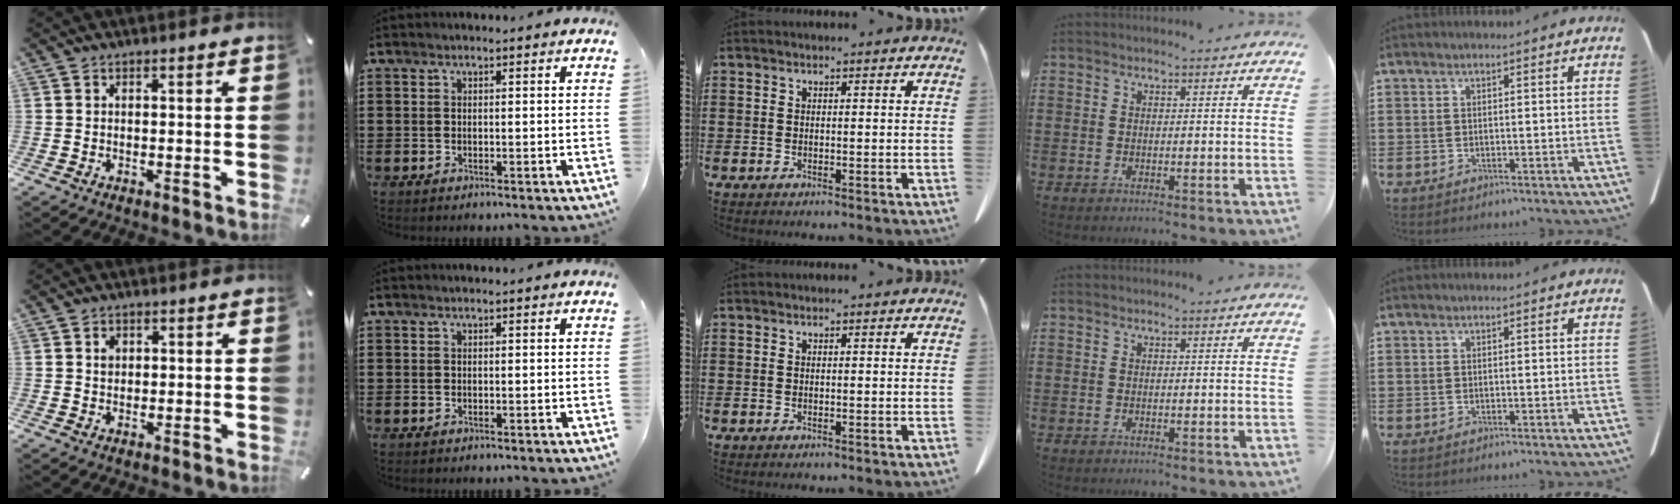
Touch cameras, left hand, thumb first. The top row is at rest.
{"thumb": {"total": 1.8, "force": [0.4, 1.6, 0.7], "torque": [0.000, -0.002, 0.003]}}